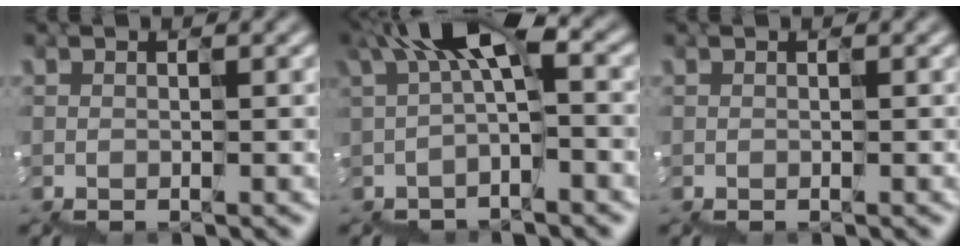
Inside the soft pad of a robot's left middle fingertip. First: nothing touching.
{"total": 4.5, "force": [1.0, 1.1, 4.2], "torque": [-0.098, 0.013, 0.010]}
{"total": 0.0}